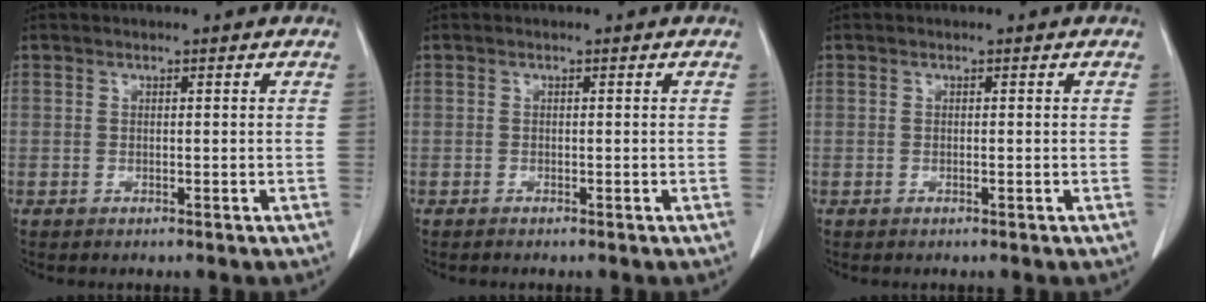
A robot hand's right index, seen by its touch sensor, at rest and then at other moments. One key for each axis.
{"total": 0.0}
{"total": 0.0}